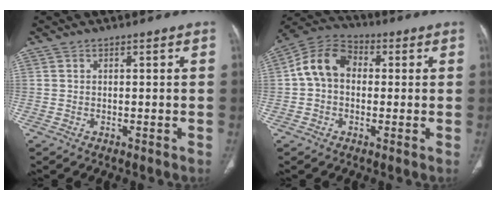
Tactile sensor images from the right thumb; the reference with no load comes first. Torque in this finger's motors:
{"motor_torque": [-0.35, 0.38, 0.37, -0.30, 0.09]}